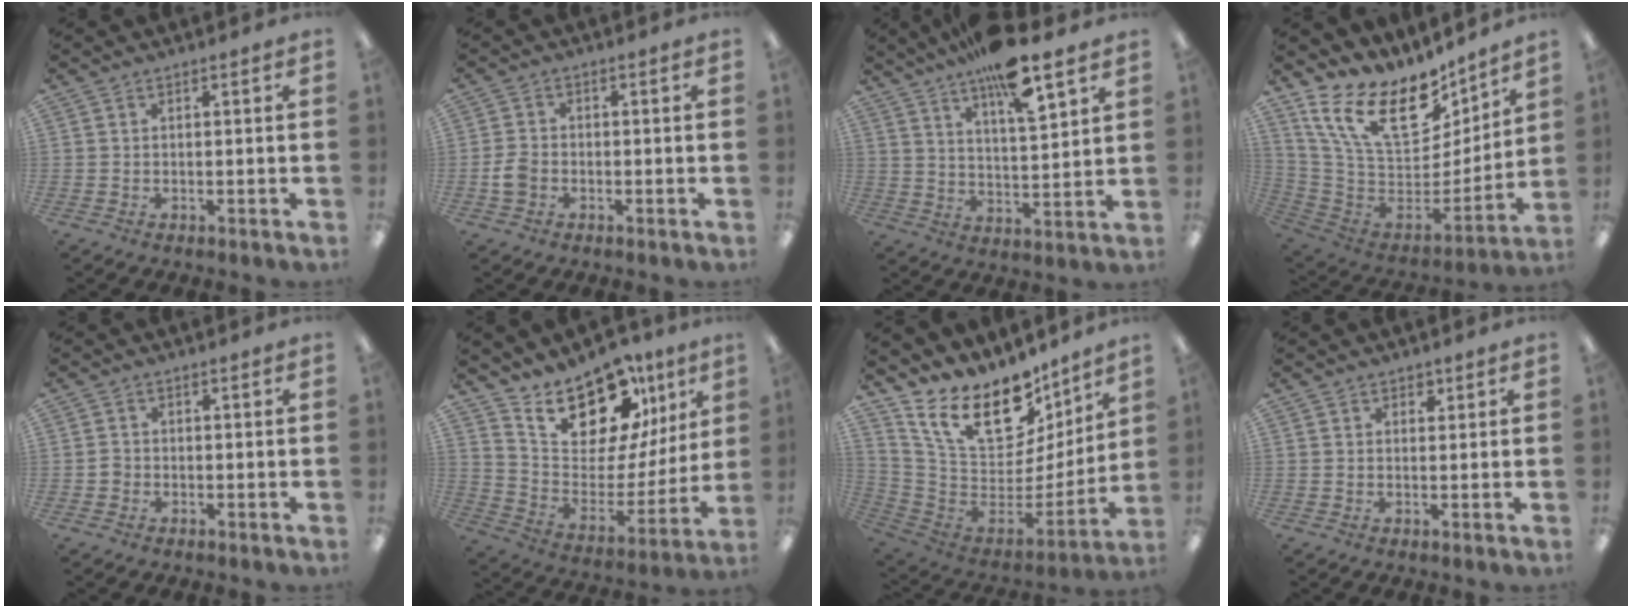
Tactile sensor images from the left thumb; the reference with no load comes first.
{"total": 3.8, "force": [-1.2, 2.9, 2.1], "torque": [-0.042, 0.007, -0.023]}
{"total": 12.8, "force": [9.7, 2.8, 7.8], "torque": [-0.129, -0.053, 0.165]}
{"total": 20.9, "force": [12.9, 10.8, 12.4], "torque": [-0.223, -0.093, 0.231]}
{"total": 1.4, "force": [-0.3, 1.3, 0.3], "torque": [-0.006, 0.005, -0.009]}
{"total": 19.8, "force": [16.0, 8.7, 7.8], "torque": [-0.127, -0.122, 0.282]}
{"total": 20.4, "force": [14.3, 9.1, 11.2], "torque": [-0.195, -0.109, 0.255]}
{"total": 1.8, "force": [1.2, 1.3, 0.3], "torque": [0.000, 0.000, 0.020]}